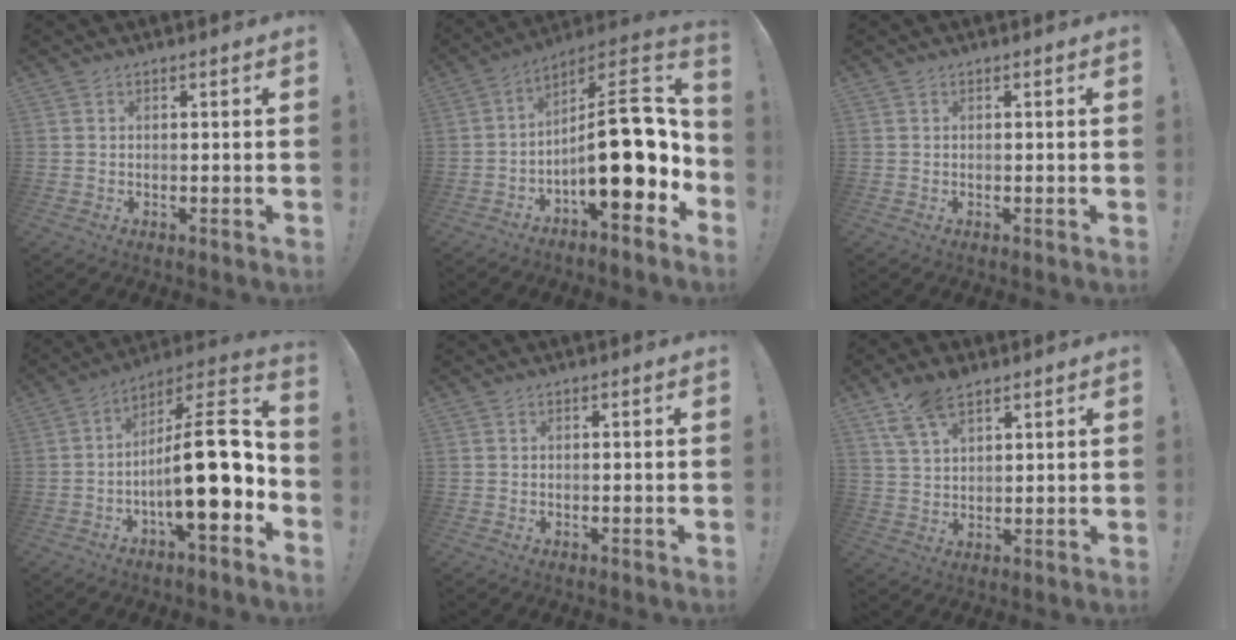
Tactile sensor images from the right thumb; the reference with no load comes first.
{"total": 21.5, "force": [-3.5, 7.9, 19.7], "torque": [-0.298, 0.022, -0.047]}
{"total": 0.0}
{"total": 21.0, "force": [-2.7, 6.2, 19.9], "torque": [-0.321, 0.013, -0.042]}
{"total": 0.0}
{"total": 9.0, "force": [6.2, 4.2, 5.0], "torque": [-0.091, -0.023, 0.119]}